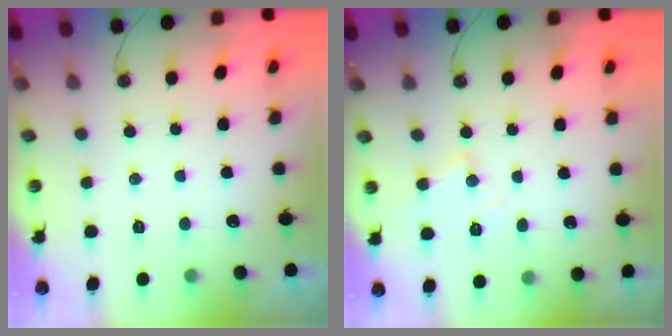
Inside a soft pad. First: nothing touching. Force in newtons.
{"total": 7.4, "press": 7.3, "slide": 0.5}